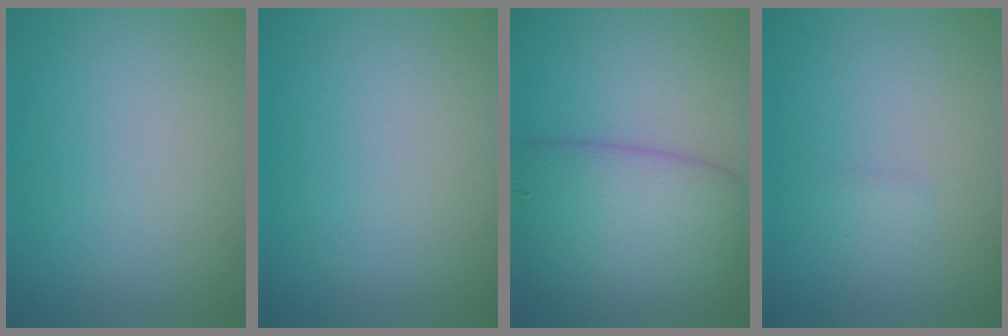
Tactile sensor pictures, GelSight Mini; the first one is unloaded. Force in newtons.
{"total": 0.0}
{"total": 6.7, "press": 6.7, "slide": 0.1}
{"total": 0.7, "press": 0.7, "slide": 0.1}